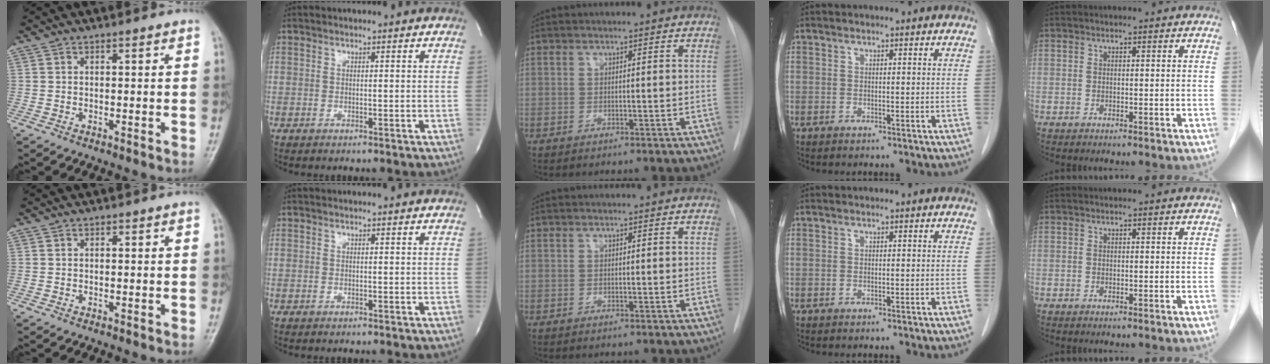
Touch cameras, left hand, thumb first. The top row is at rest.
{}